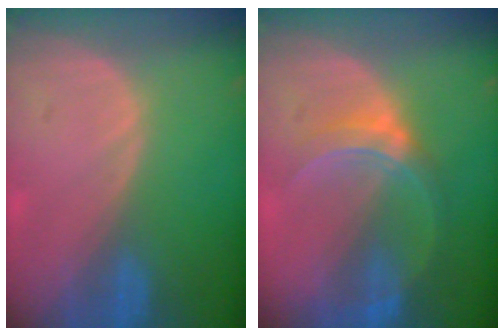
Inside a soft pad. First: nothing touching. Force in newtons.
{"total": 5.9, "press": 5.8, "slide": 1.2}